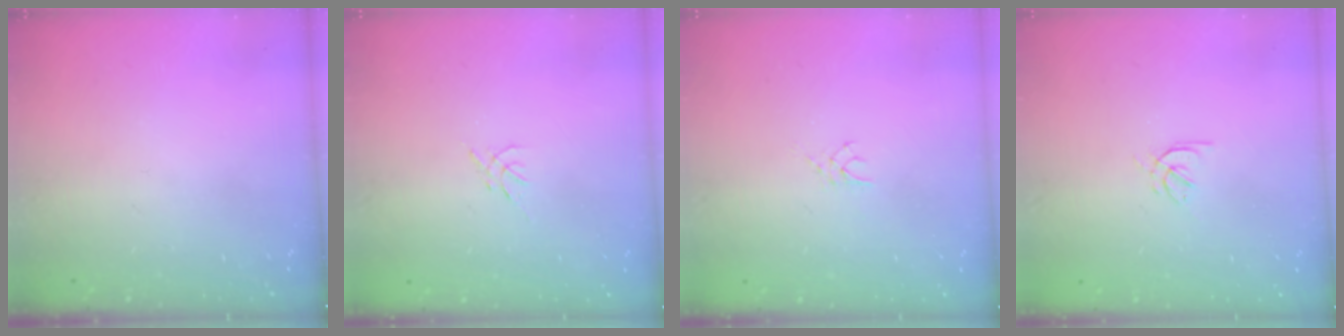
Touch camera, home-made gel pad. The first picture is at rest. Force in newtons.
{"total": 0.0}
{"total": 2.1, "press": 2.1, "slide": 0.3}
{"total": 2.2, "press": 2.1, "slide": 0.7}